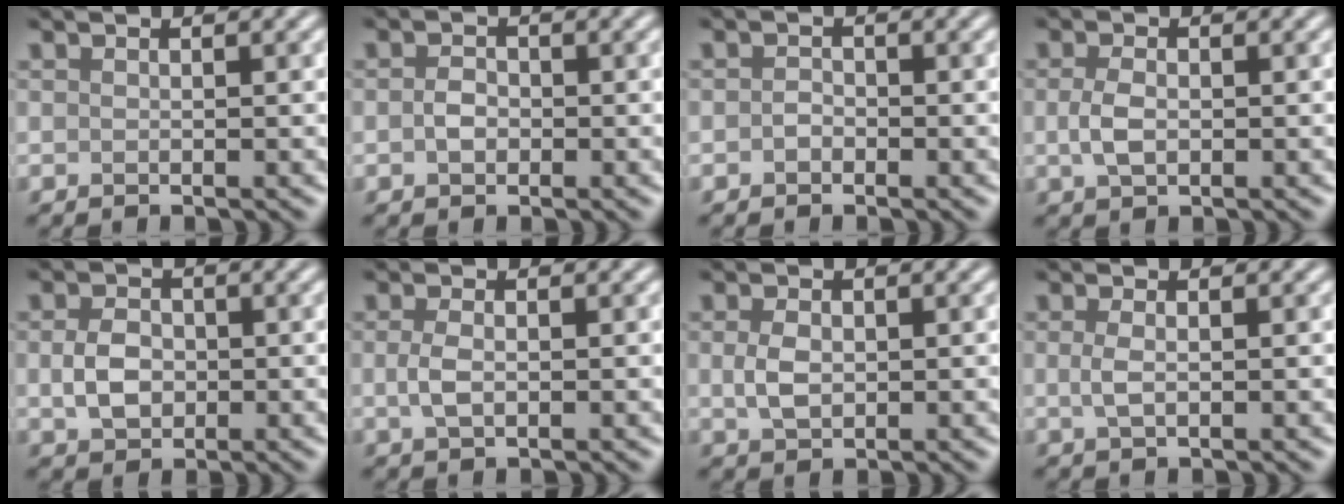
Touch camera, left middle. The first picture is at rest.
{"total": 1.6, "force": [-0.3, 1.2, 1.0], "torque": [-0.022, 0.000, -0.010]}
{"total": 0.9, "force": [-0.3, 0.7, 0.5], "torque": [-0.010, -0.001, -0.009]}
{"total": 2.2, "force": [-0.1, 1.3, 1.7], "torque": [-0.041, -0.001, -0.002]}
{"total": 3.2, "force": [-0.1, 2.4, 2.1], "torque": [-0.045, -0.002, -0.007]}
{"total": 1.8, "force": [-0.1, 0.9, 1.6], "torque": [-0.040, -0.002, -0.002]}
{"total": 2.3, "force": [0.1, 1.6, 1.7], "torque": [-0.039, 0.000, 0.004]}
{"total": 1.4, "force": [0.1, 0.5, 1.3], "torque": [-0.031, 0.000, 0.000]}